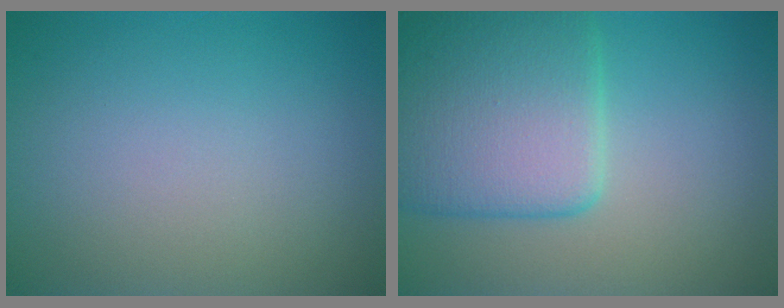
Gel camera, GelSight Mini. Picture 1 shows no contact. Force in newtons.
{"total": 7.7, "press": 7.7, "slide": 0.3}